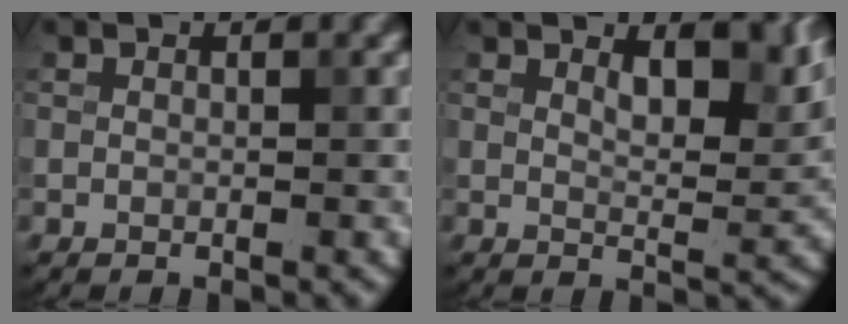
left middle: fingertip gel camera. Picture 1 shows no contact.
{"total": 5.2, "force": [2.7, 2.1, 3.9], "torque": [-0.055, -0.009, 0.041]}